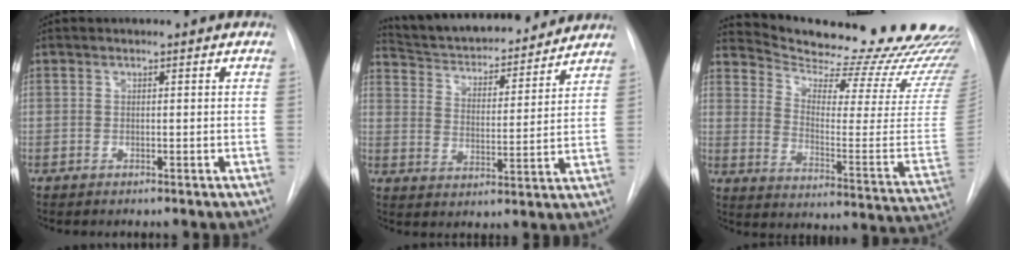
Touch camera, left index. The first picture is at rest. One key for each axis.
{"total": 19.4, "fx": 17.9, "fy": 4.0, "fz": 6.3, "tx": -0.098, "ty": 0.005, "tz": 0.262}
{"total": 28.5, "fx": 26.5, "fy": 2.1, "fz": 10.3, "tx": -0.157, "ty": -0.137, "tz": 0.335}